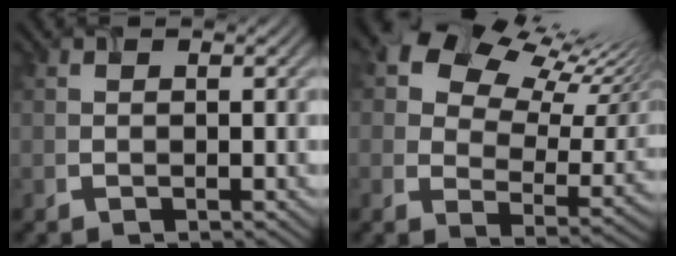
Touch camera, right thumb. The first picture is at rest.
{"total": 13.3, "force": [8.9, 7.0, 6.9], "torque": [-0.130, 0.024, 0.135]}